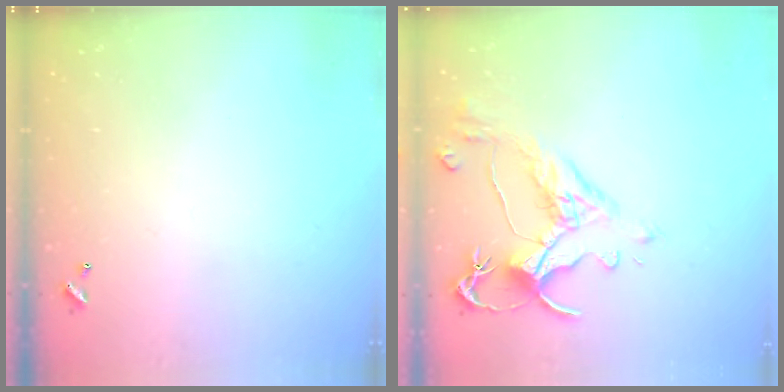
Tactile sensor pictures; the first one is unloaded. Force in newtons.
{"total": 3.5, "press": 3.2, "slide": 1.5}